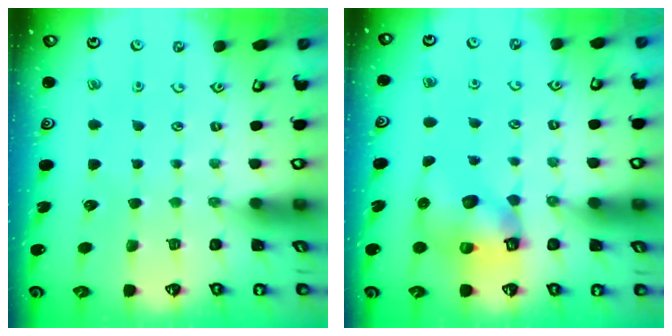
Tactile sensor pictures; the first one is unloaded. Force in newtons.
{"total": 9.3, "press": 9.2, "slide": 1.4}